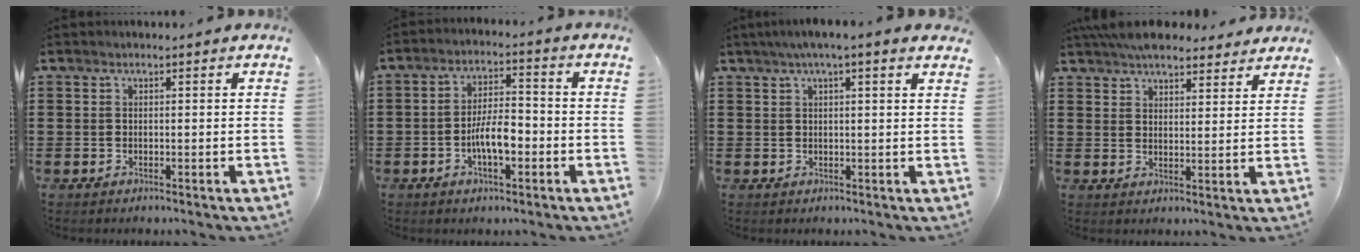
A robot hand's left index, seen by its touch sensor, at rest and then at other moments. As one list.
[{"total": 6.6, "force": [-1.9, 2.5, 5.7], "torque": [-0.103, 0.005, -0.040]}, {"total": 2.6, "force": [1.7, 0.4, 1.9], "torque": [-0.041, 0.006, 0.030]}, {"total": 6.1, "force": [5.5, 1.8, 1.9], "torque": [-0.053, -0.007, 0.106]}]